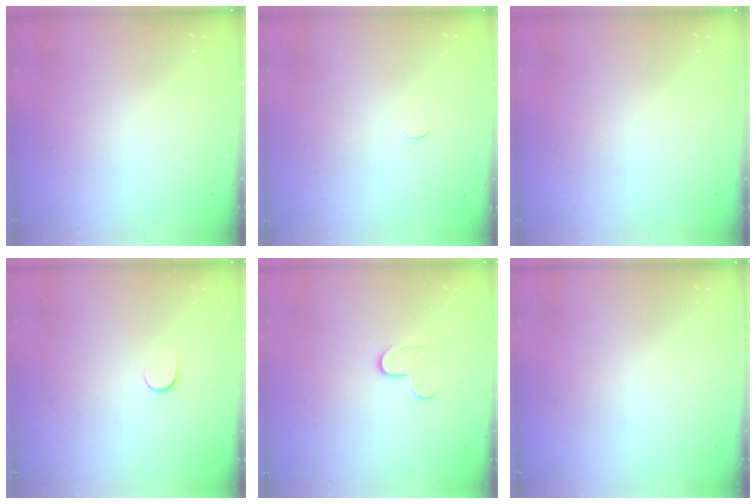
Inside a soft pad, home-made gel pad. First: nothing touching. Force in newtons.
{"total": 2.3, "press": 2.3, "slide": 0.3}
{"total": 0.0}
{"total": 4.4, "press": 4.3, "slide": 0.7}
{"total": 4.5, "press": 4.5, "slide": 0.4}
{"total": 0.0}